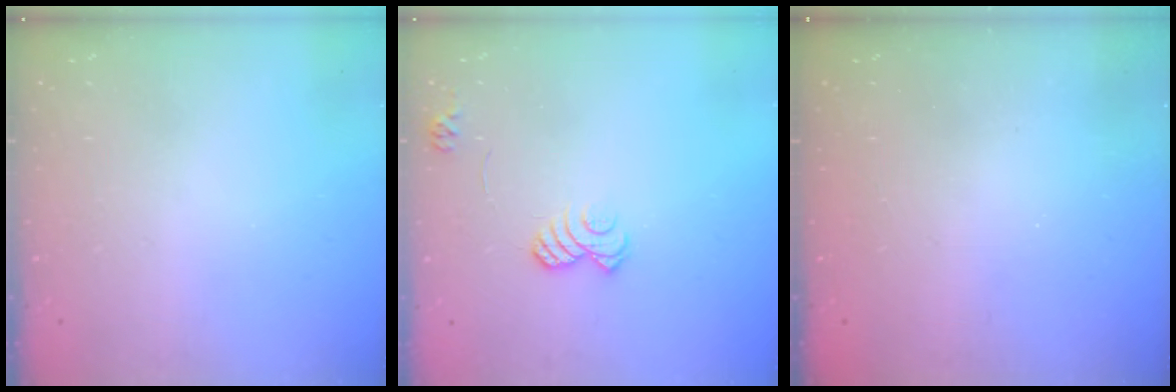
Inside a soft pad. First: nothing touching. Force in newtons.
{"total": 7.9, "press": 7.9, "slide": 0.4}
{"total": 2.6, "press": 2.5, "slide": 0.8}